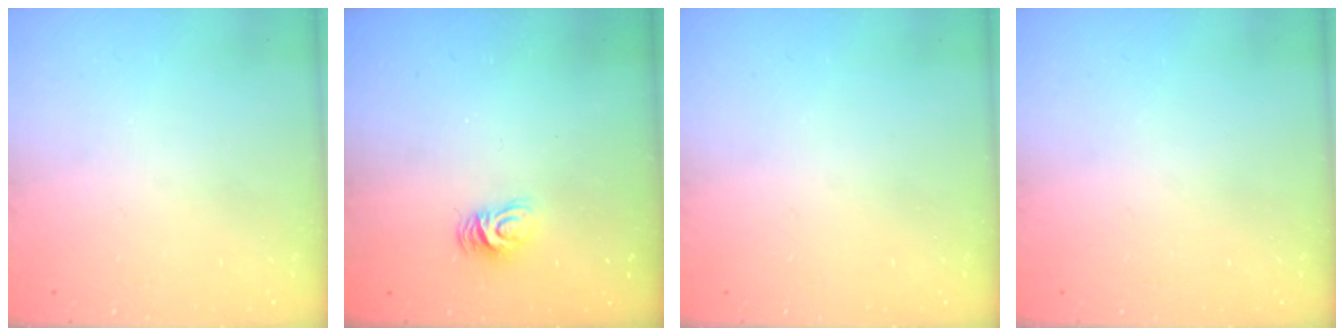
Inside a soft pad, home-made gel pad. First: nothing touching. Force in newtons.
{"total": 4.4, "press": 4.4, "slide": 0.2}
{"total": 0.0}
{"total": 0.0}